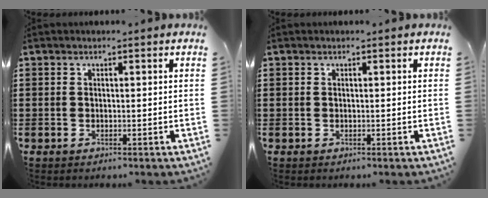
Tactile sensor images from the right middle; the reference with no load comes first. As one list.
[{"total": 0.0}]